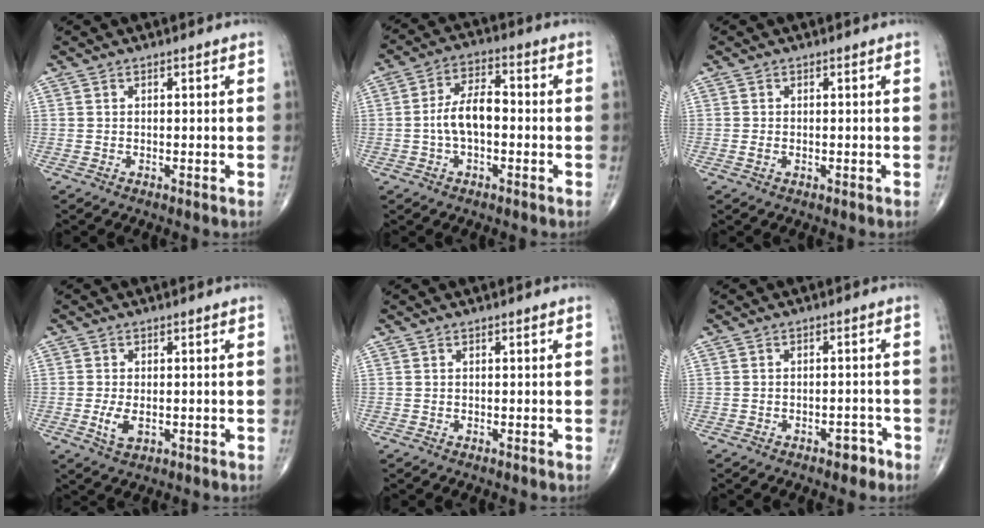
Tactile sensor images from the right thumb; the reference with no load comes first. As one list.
[{"total": 7.8, "force": [-1.1, 4.0, 6.7], "torque": [-0.124, 0.029, -0.025]}, {"total": 0.9, "force": [-0.2, 0.5, 0.7], "torque": [-0.018, 0.000, -0.003]}, {"total": 3.8, "force": [-0.8, 2.0, 3.1], "torque": [-0.062, -0.007, -0.011]}, {"total": 0.0}, {"total": 2.8, "force": [-1.9, 1.4, 1.4], "torque": [-0.008, 0.013, -0.024]}]